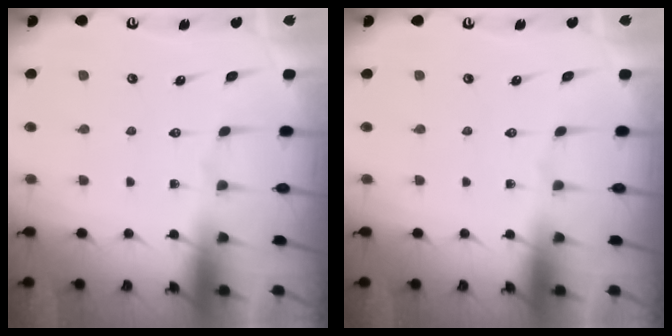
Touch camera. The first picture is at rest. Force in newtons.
{"total": 0.0}